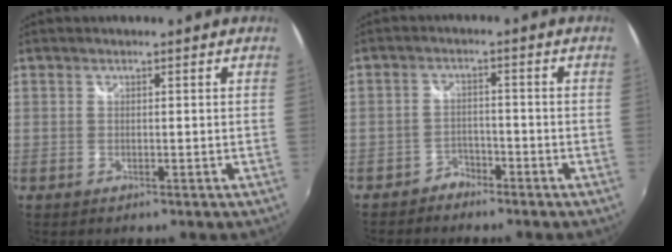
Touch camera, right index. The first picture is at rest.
{"total": 3.5, "force": [-3.0, 1.8, 0.1], "torque": [-0.011, 0.007, -0.053]}